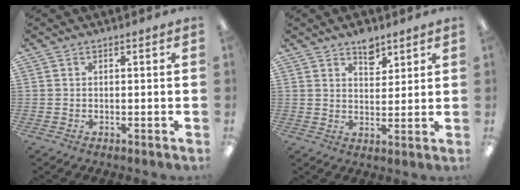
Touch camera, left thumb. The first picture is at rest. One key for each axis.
{"total": 6.1, "fx": 4.6, "fy": 3.3, "fz": 2.2, "tx": -0.017, "ty": -0.026, "tz": 0.077}